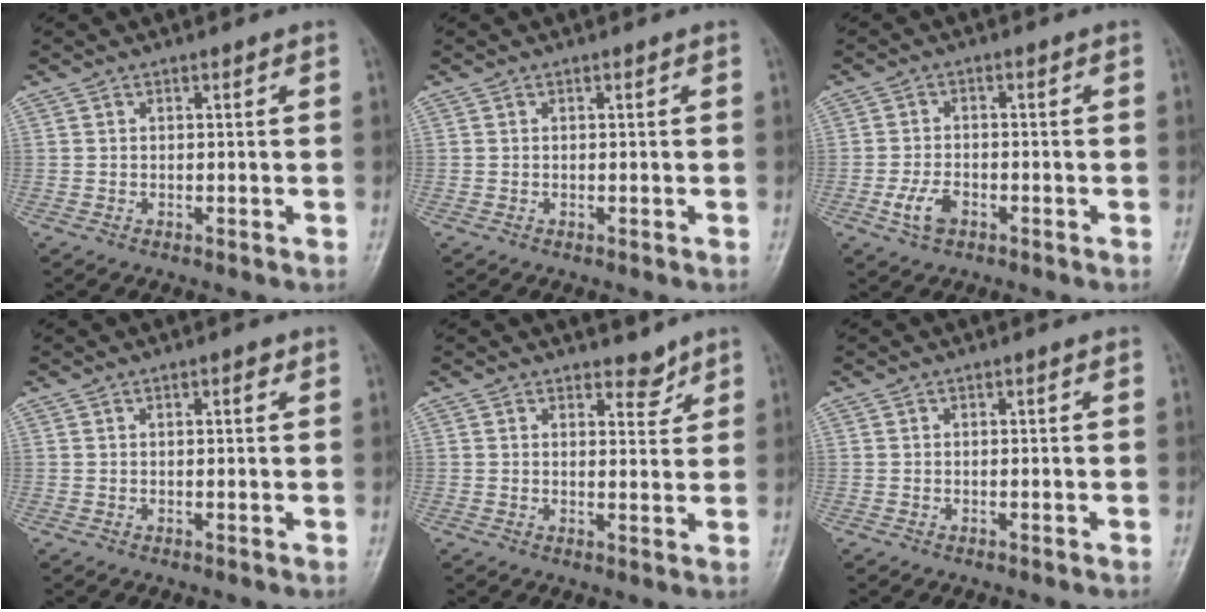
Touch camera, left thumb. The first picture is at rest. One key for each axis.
{"total": 0.0}
{"total": 4.2, "fx": -1.8, "fy": 2.5, "fz": 2.9, "tx": -0.057, "ty": 0.006, "tz": -0.034}
{"total": 1.2, "fx": 0.6, "fy": 0.4, "fz": 1.0, "tx": -0.012, "ty": 0.000, "tz": 0.007}
{"total": 3.2, "fx": 2.6, "fy": 1.5, "fz": 0.9, "tx": 0.005, "ty": -0.020, "tz": 0.039}
{"total": 0.0}